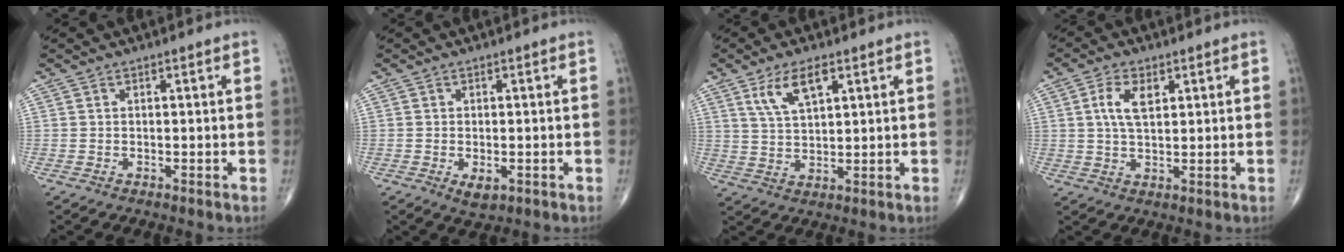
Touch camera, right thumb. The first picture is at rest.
{"total": 2.8, "force": [-0.9, 1.5, 2.2], "torque": [-0.032, -0.003, -0.008]}
{"total": 7.1, "force": [3.6, 3.0, 5.4], "torque": [-0.098, -0.013, 0.072]}
{"total": 5.7, "force": [1.9, 2.9, 4.5], "torque": [-0.088, -0.002, 0.037]}